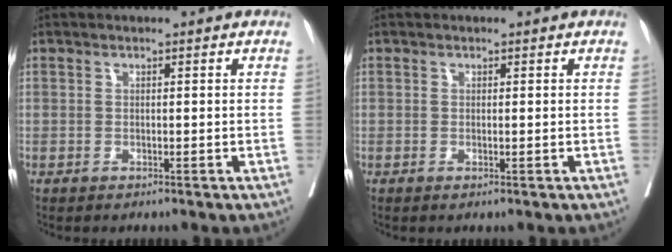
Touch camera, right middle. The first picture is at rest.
{"total": 0.5, "force": [-0.1, 0.0, 0.5], "torque": [-0.012, -0.003, -0.001]}